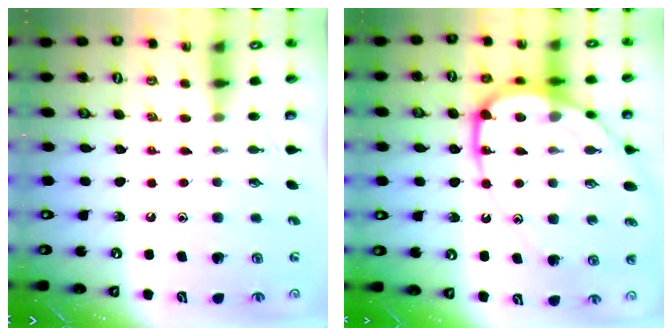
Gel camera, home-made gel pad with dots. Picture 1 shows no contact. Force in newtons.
{"total": 16.5, "press": 16.4, "slide": 1.5}